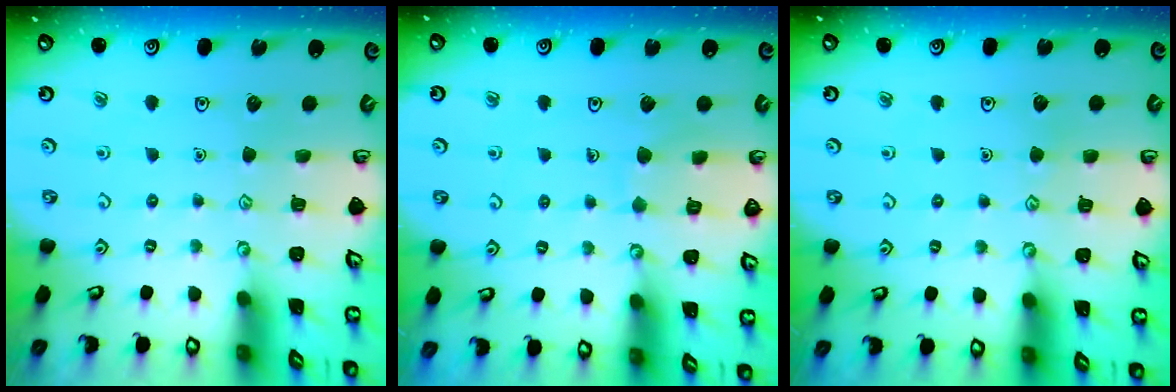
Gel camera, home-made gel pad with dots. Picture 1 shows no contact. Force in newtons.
{"total": 5.9, "press": 5.9, "slide": 0.3}
{"total": 3.4, "press": 3.4, "slide": 0.3}